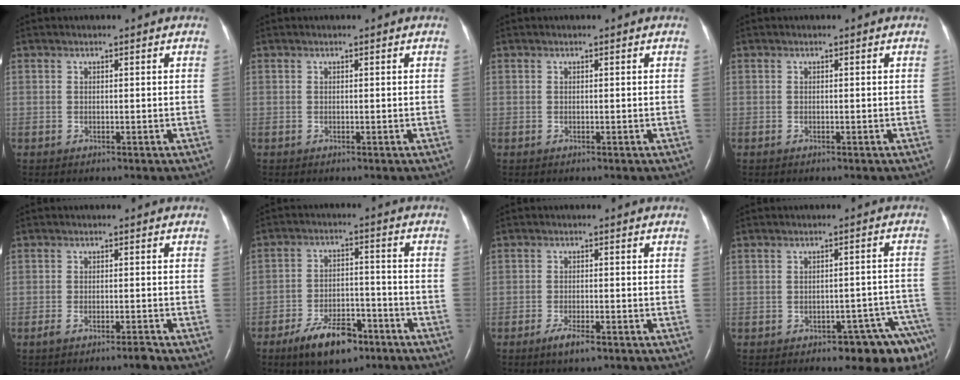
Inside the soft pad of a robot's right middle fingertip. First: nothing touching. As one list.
[{"total": 0.0}, {"total": 0.0}, {"total": 0.0}, {"total": 2.2, "force": [-1.8, 0.1, 1.3], "torque": [-0.029, -0.003, -0.032]}, {"total": 9.2, "force": [-6.0, 4.0, 5.8], "torque": [-0.105, -0.002, -0.096]}, {"total": 3.1, "force": [-2.0, 0.6, 2.3], "torque": [-0.047, -0.004, -0.035]}, {"total": 9.9, "force": [-7.5, 2.9, 5.7], "torque": [-0.027, 0.024, -0.089]}]